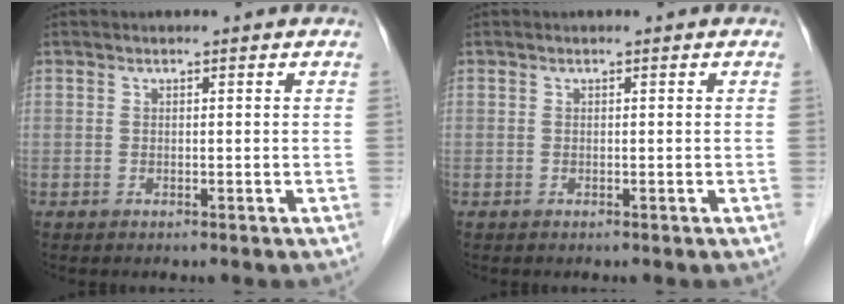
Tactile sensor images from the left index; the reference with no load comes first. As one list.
[{"total": 0.0}]